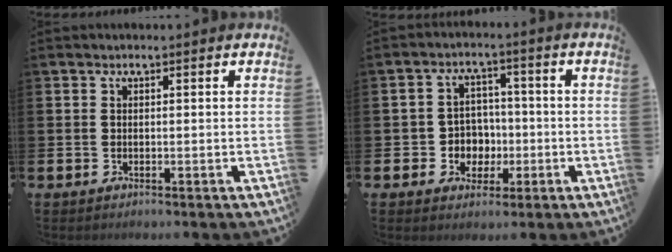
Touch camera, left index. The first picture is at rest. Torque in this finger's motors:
{"motor_torque": [0.49, -0.09, 0.05, 0.07]}